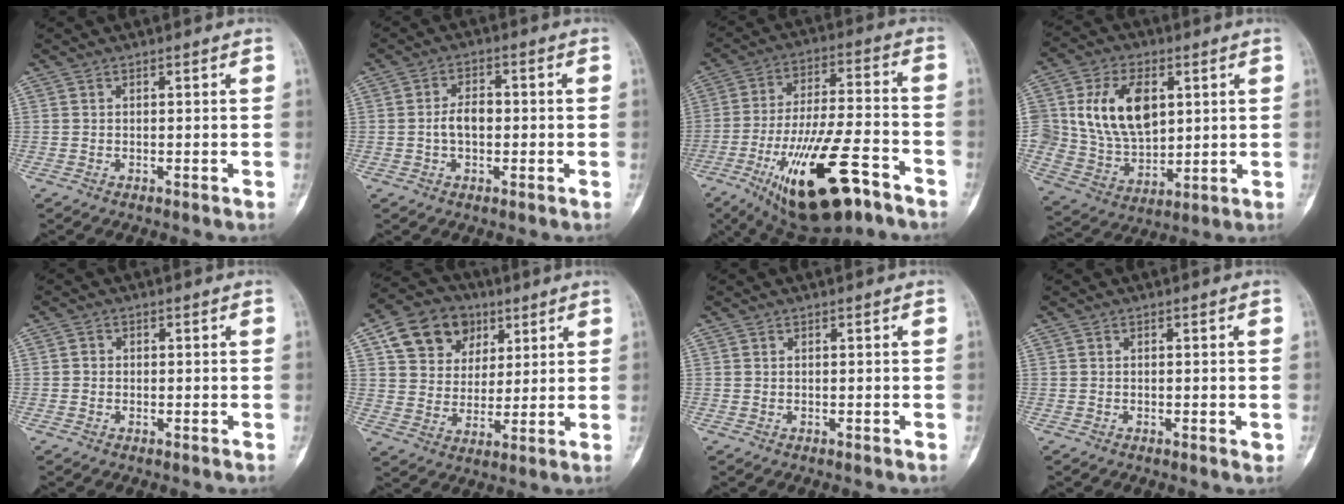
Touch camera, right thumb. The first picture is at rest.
{"total": 4.7, "force": [-0.4, 3.0, 3.7], "torque": [-0.061, 0.015, -0.012]}
{"total": 22.2, "force": [-11.9, 7.2, 17.3], "torque": [-0.302, 0.049, -0.191]}
{"total": 15.9, "force": [3.9, 10.6, 11.2], "torque": [-0.167, -0.011, 0.082]}
{"total": 1.1, "force": [-0.2, 1.1, 0.3], "torque": [0.002, 0.005, -0.007]}
{"total": 13.2, "force": [6.2, 10.3, 5.5], "torque": [-0.063, -0.007, 0.109]}
{"total": 0.0}
{"total": 1.0, "force": [-0.1, 0.4, 0.9], "torque": [-0.014, -0.004, -0.001]}